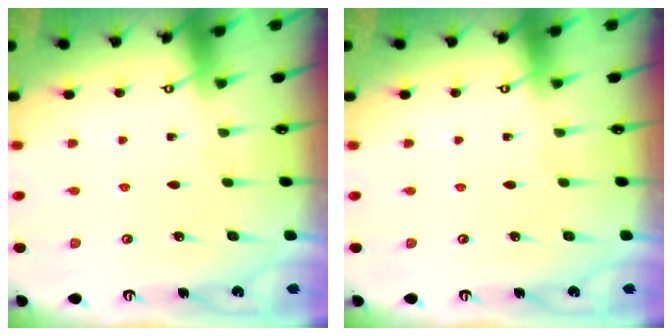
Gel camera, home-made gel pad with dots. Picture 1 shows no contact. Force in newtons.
{"total": 0.0}